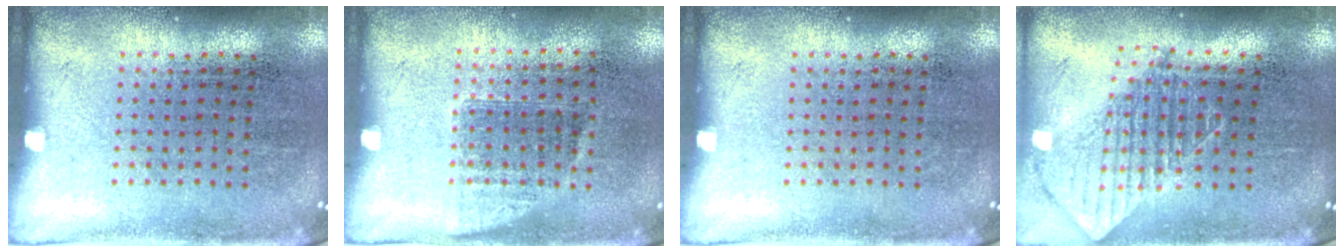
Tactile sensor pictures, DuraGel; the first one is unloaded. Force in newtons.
{"total": 0.8, "press": 0.7, "slide": 0.4}
{"total": 0.0}
{"total": 1.6, "press": 1.3, "slide": 0.9}